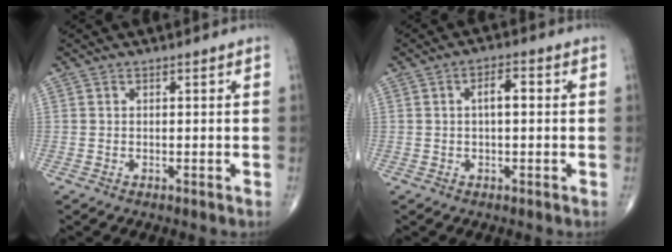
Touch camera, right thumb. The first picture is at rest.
{"total": 3.8, "force": [0.5, 1.6, 3.5], "torque": [-0.054, 0.011, 0.005]}